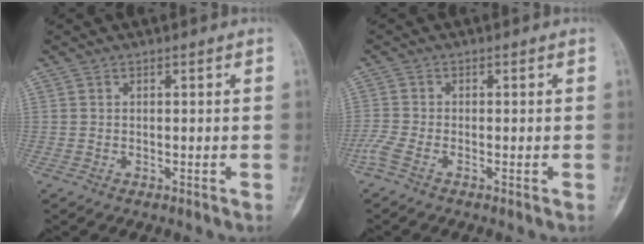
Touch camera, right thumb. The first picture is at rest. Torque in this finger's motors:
{"motor_torque": [1.13, 0.10, -0.27, -0.27, 0.04]}